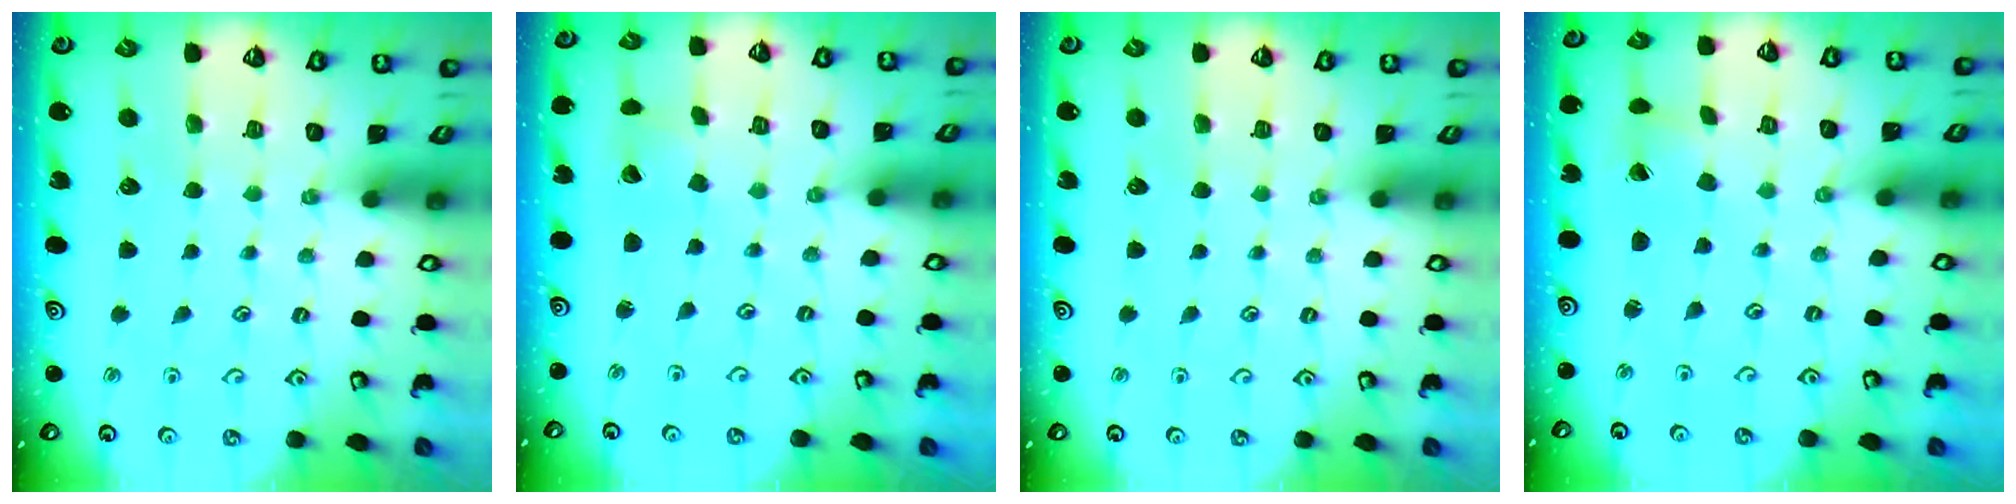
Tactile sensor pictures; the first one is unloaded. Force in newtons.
{"total": 2.6, "press": 2.6, "slide": 0.1}
{"total": 0.0}
{"total": 1.6, "press": 1.6, "slide": 0.3}